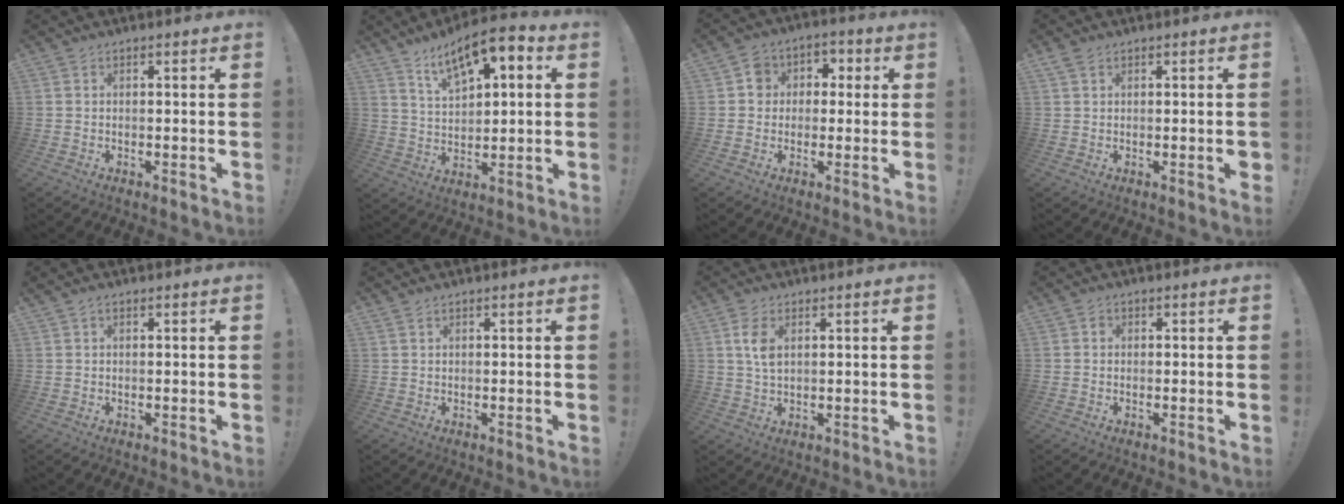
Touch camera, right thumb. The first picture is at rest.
{"total": 11.3, "force": [6.7, 4.8, 7.7], "torque": [-0.128, -0.036, 0.117]}
{"total": 7.2, "force": [-0.2, 6.9, 2.2], "torque": [-0.023, 0.015, -0.004]}
{"total": 2.2, "force": [0.7, 0.8, 1.9], "torque": [-0.027, 0.000, 0.012]}
{"total": 0.8, "force": [0.6, 0.3, 0.6], "torque": [-0.011, 0.001, 0.011]}
{"total": 0.7, "force": [0.6, 0.2, 0.4], "torque": [-0.012, 0.001, 0.012]}
{"total": 5.4, "force": [1.9, 2.8, 4.2], "torque": [-0.076, -0.004, 0.031]}
{"total": 1.1, "force": [0.1, 1.0, 0.4], "torque": [-0.008, 0.004, 0.001]}